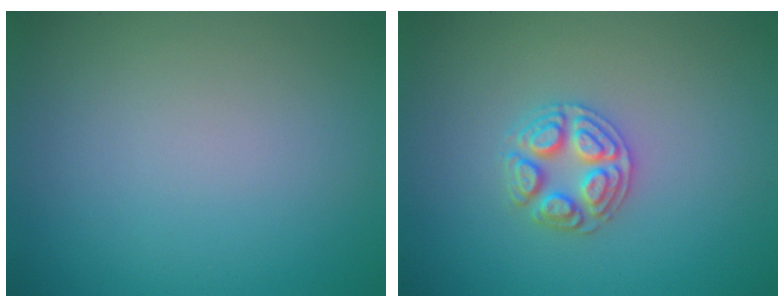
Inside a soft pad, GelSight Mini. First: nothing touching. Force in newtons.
{"total": 2.9, "press": 2.8, "slide": 0.4}